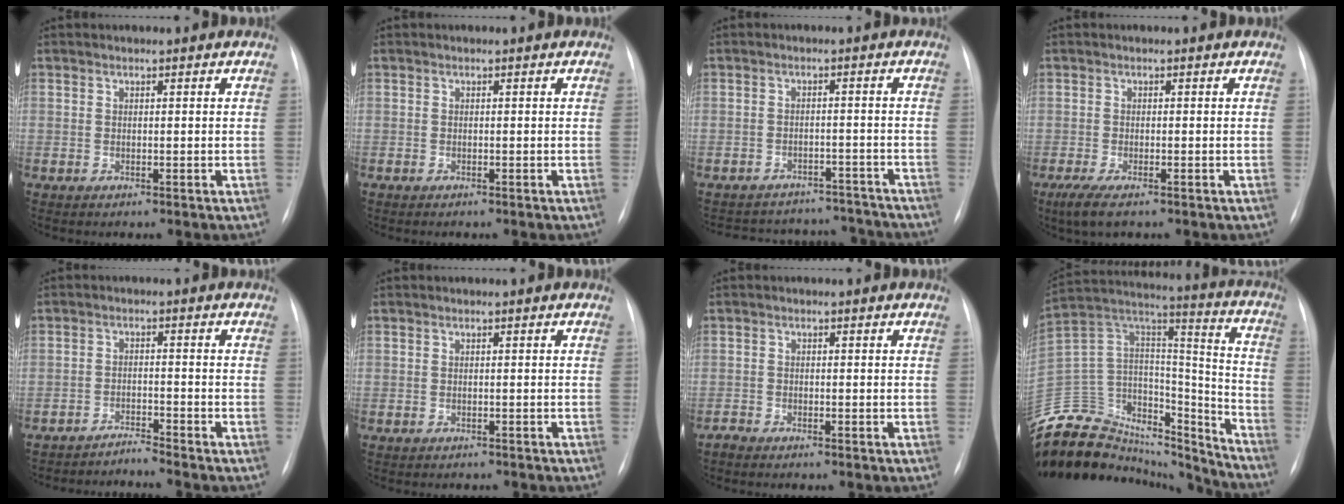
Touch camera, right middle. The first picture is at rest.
{"total": 0.0}
{"total": 13.6, "force": [-12.7, 4.5, 1.7], "torque": [-0.028, 0.029, -0.154]}
{"total": 3.8, "force": [-2.4, 0.8, 2.8], "torque": [-0.061, -0.012, -0.043]}
{"total": 3.7, "force": [-3.3, -1.6, -0.6], "torque": [0.012, -0.014, -0.056]}
{"total": 3.3, "force": [-3.0, 1.1, 0.9], "torque": [-0.011, -0.003, -0.033]}
{"total": 1.3, "force": [-1.3, 0.1, 0.3], "torque": [-0.009, -0.004, -0.022]}
{"total": 30.9, "force": [-28.3, 9.3, 8.4], "torque": [-0.173, 0.037, -0.436]}